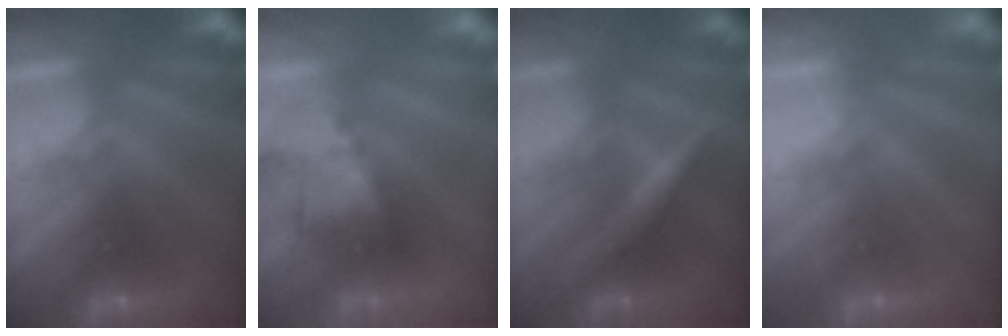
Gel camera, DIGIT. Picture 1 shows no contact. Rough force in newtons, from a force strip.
{"total": 2.8}
{"total": 2.4}
{"total": 2.4}